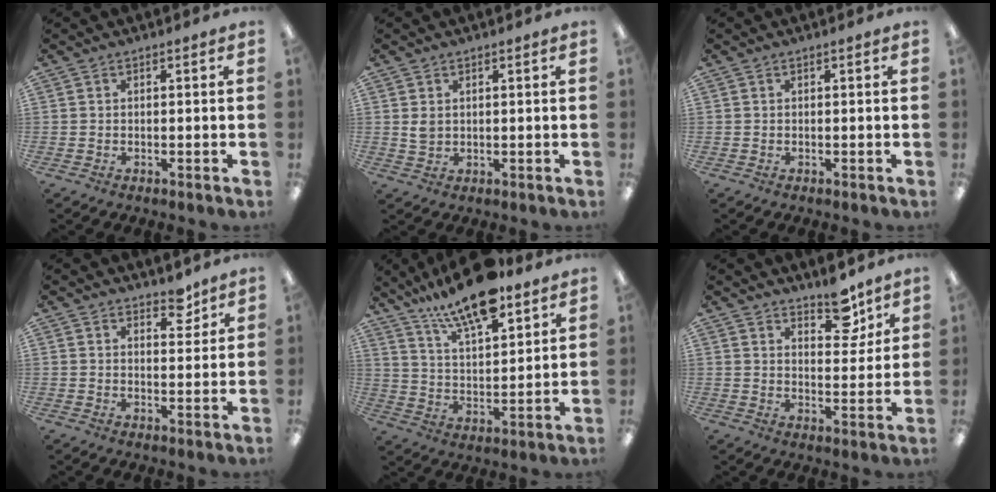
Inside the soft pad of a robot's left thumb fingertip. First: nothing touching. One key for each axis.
{"total": 2.3, "fx": 0.9, "fy": 1.8, "fz": 1.2, "tx": -0.018, "ty": 0.000, "tz": 0.015}
{"total": 0.0}
{"total": 4.7, "fx": 4.0, "fy": 2.0, "fz": 1.7, "tx": 0.000, "ty": -0.028, "tz": 0.066}
{"total": 16.4, "fx": 12.3, "fy": 5.7, "fz": 9.2, "tx": -0.151, "ty": -0.067, "tz": 0.209}
{"total": 8.3, "fx": 6.5, "fy": 3.8, "fz": 3.4, "tx": -0.015, "ty": -0.050, "tz": 0.110}